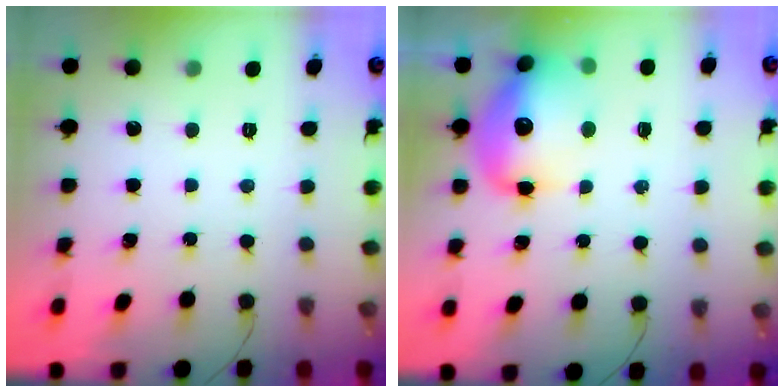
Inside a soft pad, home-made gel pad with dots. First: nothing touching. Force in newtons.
{"total": 15.2, "press": 14.8, "slide": 3.6}